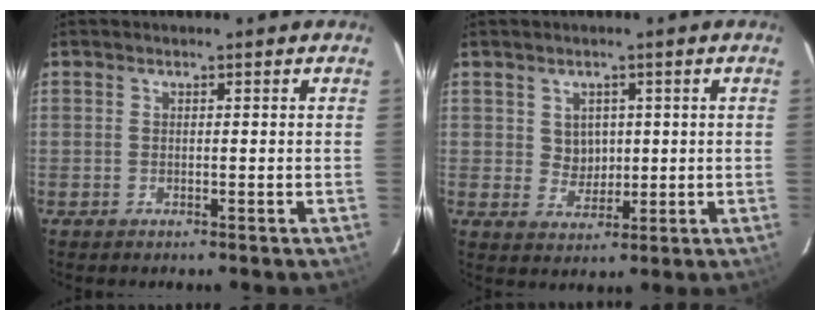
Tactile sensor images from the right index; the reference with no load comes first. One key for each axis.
{"total": 3.9, "fx": 1.0, "fy": 3.6, "fz": 1.0, "tx": -0.014, "ty": 0.005, "tz": 0.026}